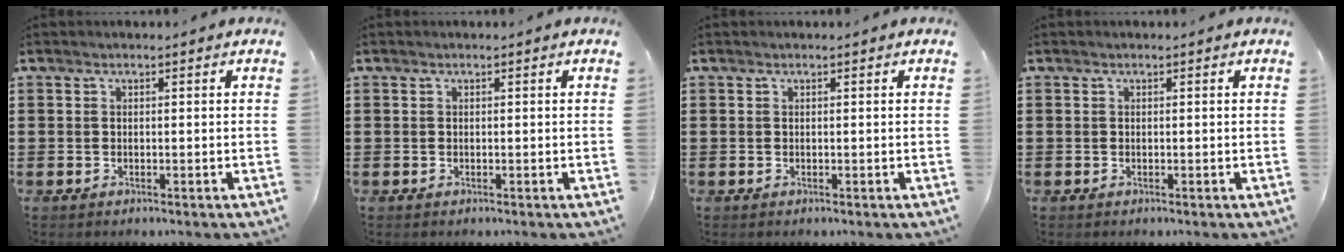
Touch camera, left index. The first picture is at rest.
{"total": 0.0}
{"total": 0.0}
{"total": 0.0}